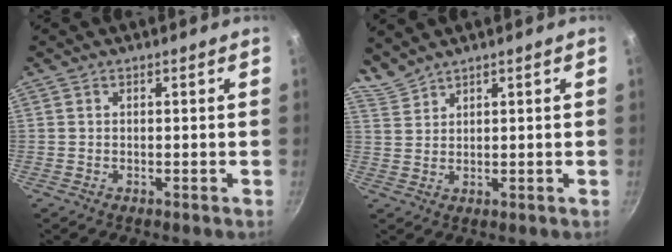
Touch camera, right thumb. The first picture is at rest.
{"total": 3.0, "force": [3.0, 0.3, 0.4], "torque": [-0.012, -0.003, 0.069]}